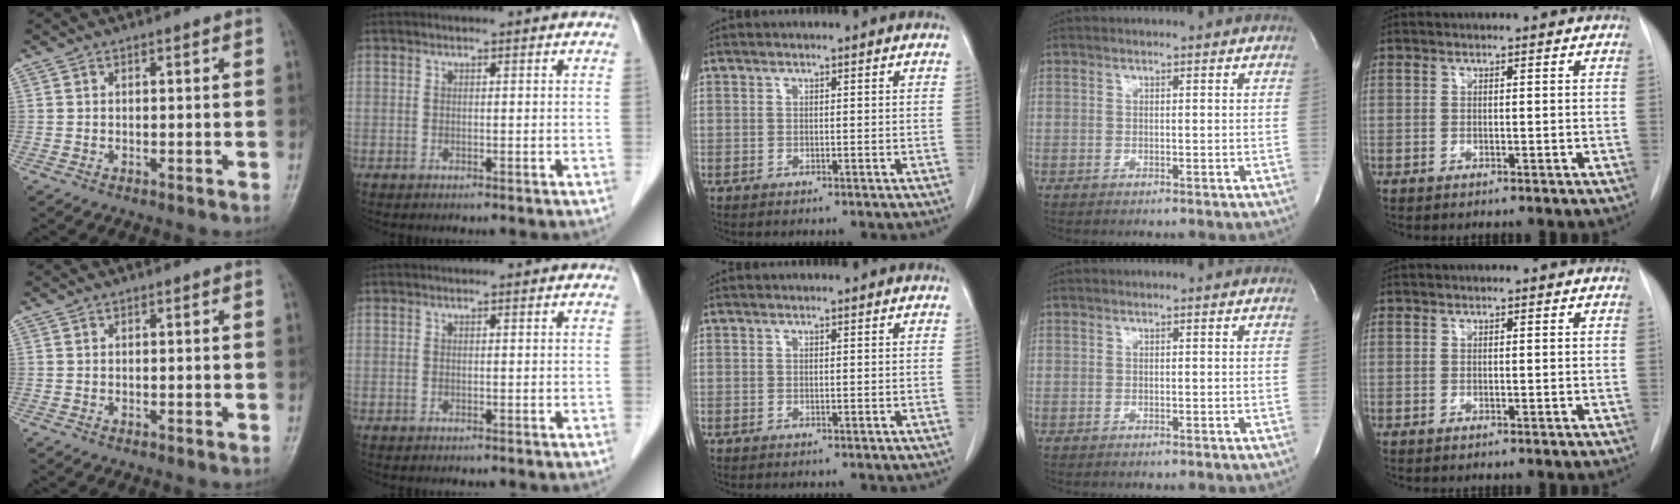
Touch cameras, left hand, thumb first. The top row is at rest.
{}